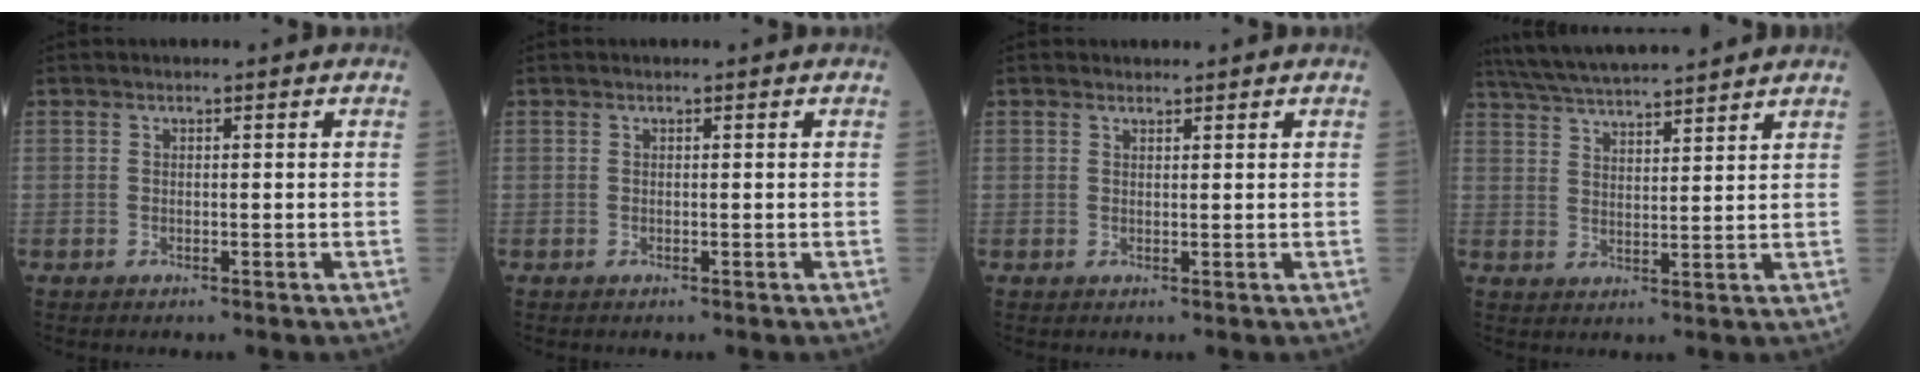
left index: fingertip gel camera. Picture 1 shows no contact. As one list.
[{"total": 0.0}, {"total": 0.9, "force": [0.8, 0.2, 0.0], "torque": [-0.008, 0.001, 0.014]}, {"total": 13.1, "force": [11.9, 0.8, 5.5], "torque": [-0.104, 0.028, 0.193]}]